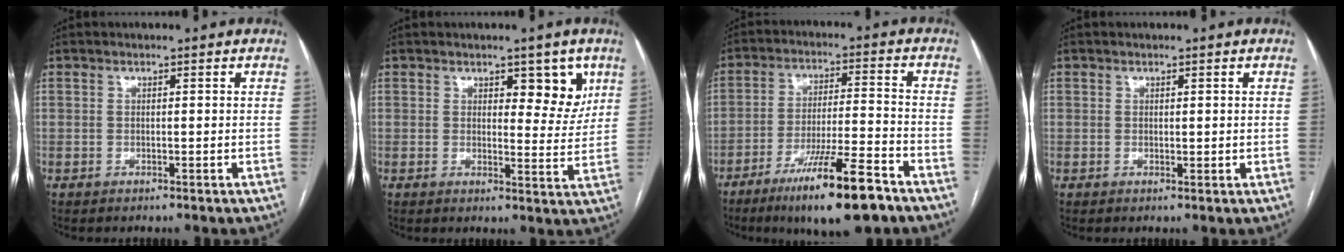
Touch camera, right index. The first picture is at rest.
{"total": 5.7, "force": [3.0, 2.5, 4.1], "torque": [-0.040, -0.006, 0.039]}
{"total": 14.3, "force": [-9.3, 1.0, 10.8], "torque": [-0.186, -0.025, -0.154]}
{"total": 0.7, "force": [0.3, 0.4, 0.4], "torque": [-0.006, -0.002, 0.008]}